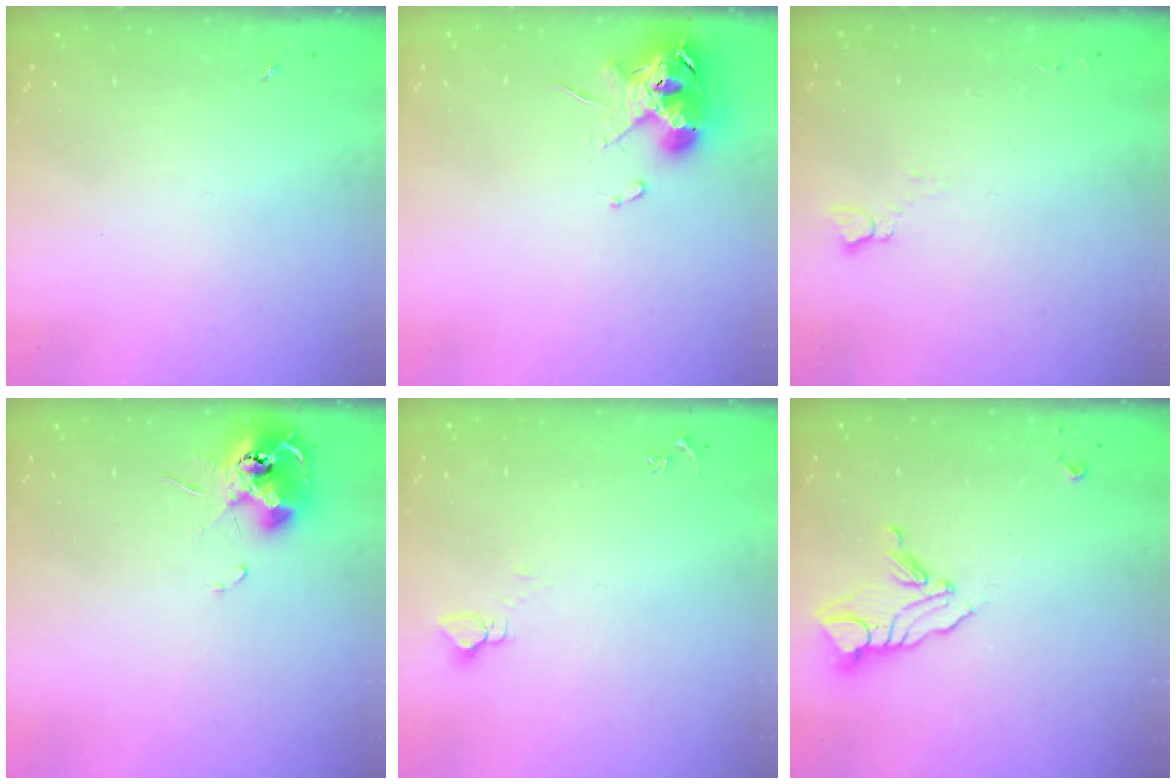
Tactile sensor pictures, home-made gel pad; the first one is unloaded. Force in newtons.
{"total": 10.8, "press": 10.7, "slide": 1.7}
{"total": 2.5, "press": 2.5, "slide": 0.2}
{"total": 11.7, "press": 11.7, "slide": 0.9}
{"total": 2.7, "press": 2.7, "slide": 0.1}
{"total": 10.7, "press": 10.6, "slide": 1.0}